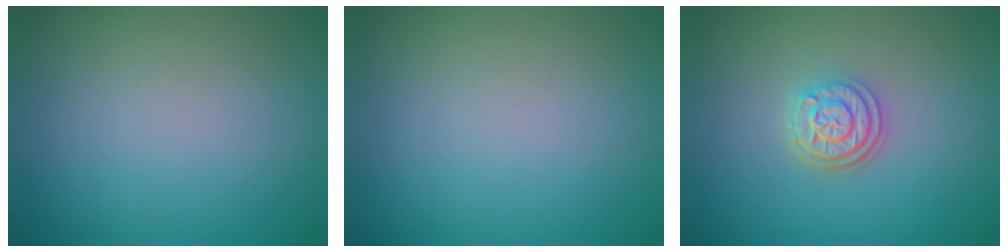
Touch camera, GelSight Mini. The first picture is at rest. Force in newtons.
{"total": 0.0}
{"total": 3.0, "press": 2.5, "slide": 1.8}